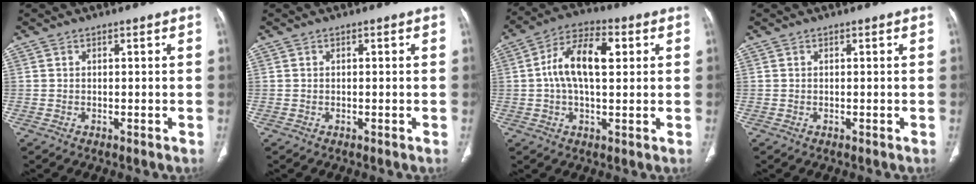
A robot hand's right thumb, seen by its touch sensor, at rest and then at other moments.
{"total": 0.0}
{"total": 11.9, "force": [2.0, 6.1, 10.1], "torque": [-0.180, 0.024, 0.029]}
{"total": 0.0}